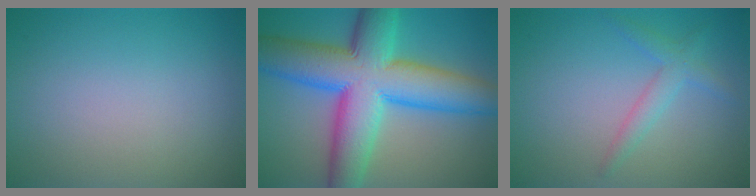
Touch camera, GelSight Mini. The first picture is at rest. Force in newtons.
{"total": 13.4, "press": 13.4, "slide": 0.1}
{"total": 2.1, "press": 2.1, "slide": 0.0}